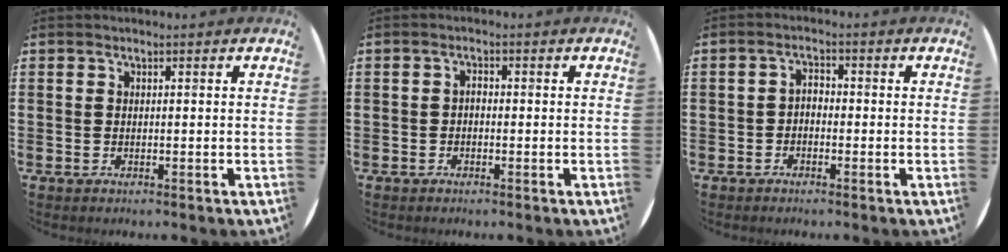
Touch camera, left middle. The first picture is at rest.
{"total": 0.8, "force": [-0.4, 0.4, 0.6], "torque": [-0.013, -0.001, -0.007]}
{"total": 1.4, "force": [-0.9, 0.7, 0.8], "torque": [-0.017, 0.005, -0.019]}